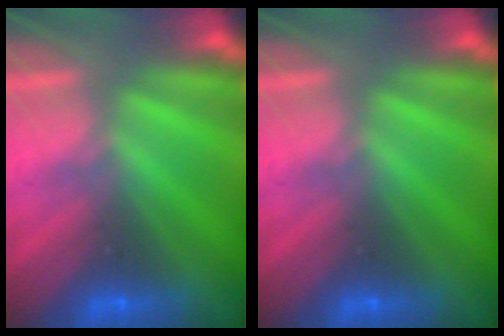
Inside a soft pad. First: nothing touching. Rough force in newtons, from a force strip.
{"total": 0.0}